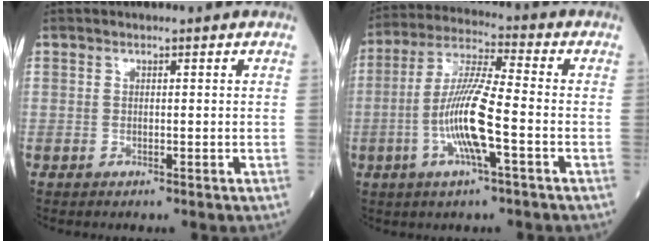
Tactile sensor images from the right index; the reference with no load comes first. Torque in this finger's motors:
{"motor_torque": [0.53, 0.00, 0.30, 0.21]}